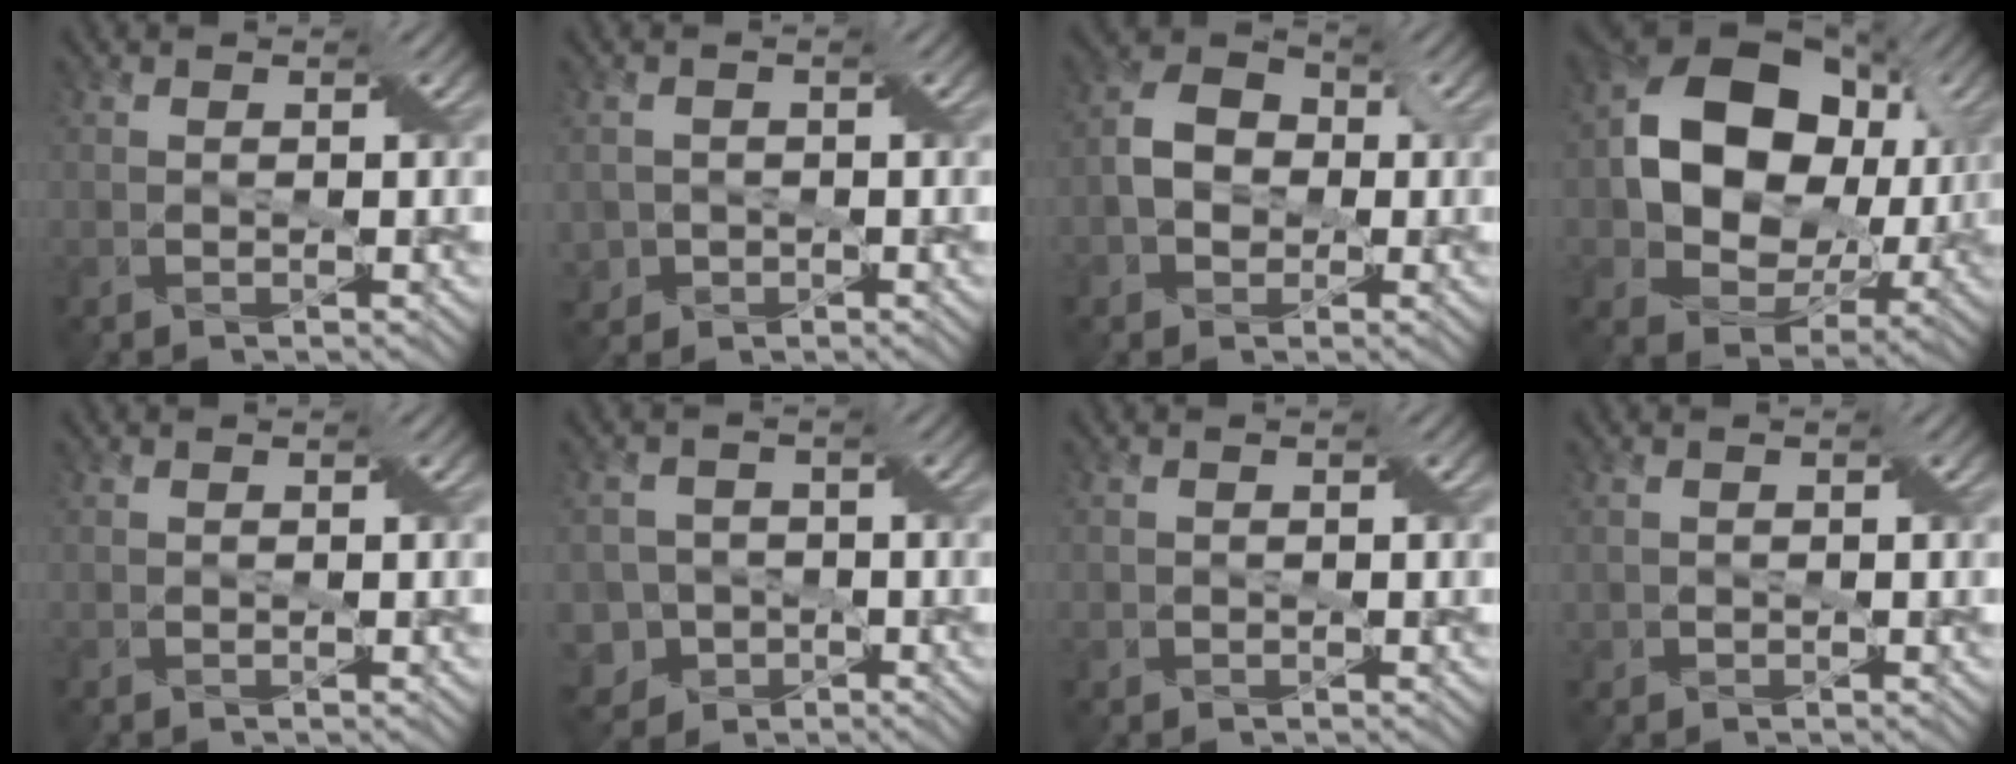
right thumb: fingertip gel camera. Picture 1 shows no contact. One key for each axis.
{"total": 2.7, "fx": -1.0, "fy": 2.5, "fz": 0.3, "tx": -0.013, "ty": -0.002, "tz": -0.020}
{"total": 5.5, "fx": -0.8, "fy": 4.5, "fz": 3.0, "tx": -0.068, "ty": 0.009, "tz": -0.026}
{"total": 15.5, "fx": 2.4, "fy": 11.6, "fz": 10.1, "tx": -0.184, "ty": 0.003, "tz": 0.043}
{"total": 0.0}
{"total": 7.2, "fx": -3.6, "fy": 6.1, "fz": 1.5, "tx": -0.042, "ty": -0.016, "tz": -0.079}
{"total": 0.8, "fx": -0.2, "fy": 0.7, "fz": 0.0, "tx": -0.003, "ty": -0.002, "tz": -0.006}
{"total": 0.8, "fx": -0.2, "fy": 0.7, "fz": 0.0, "tx": -0.001, "ty": -0.003, "tz": -0.005}